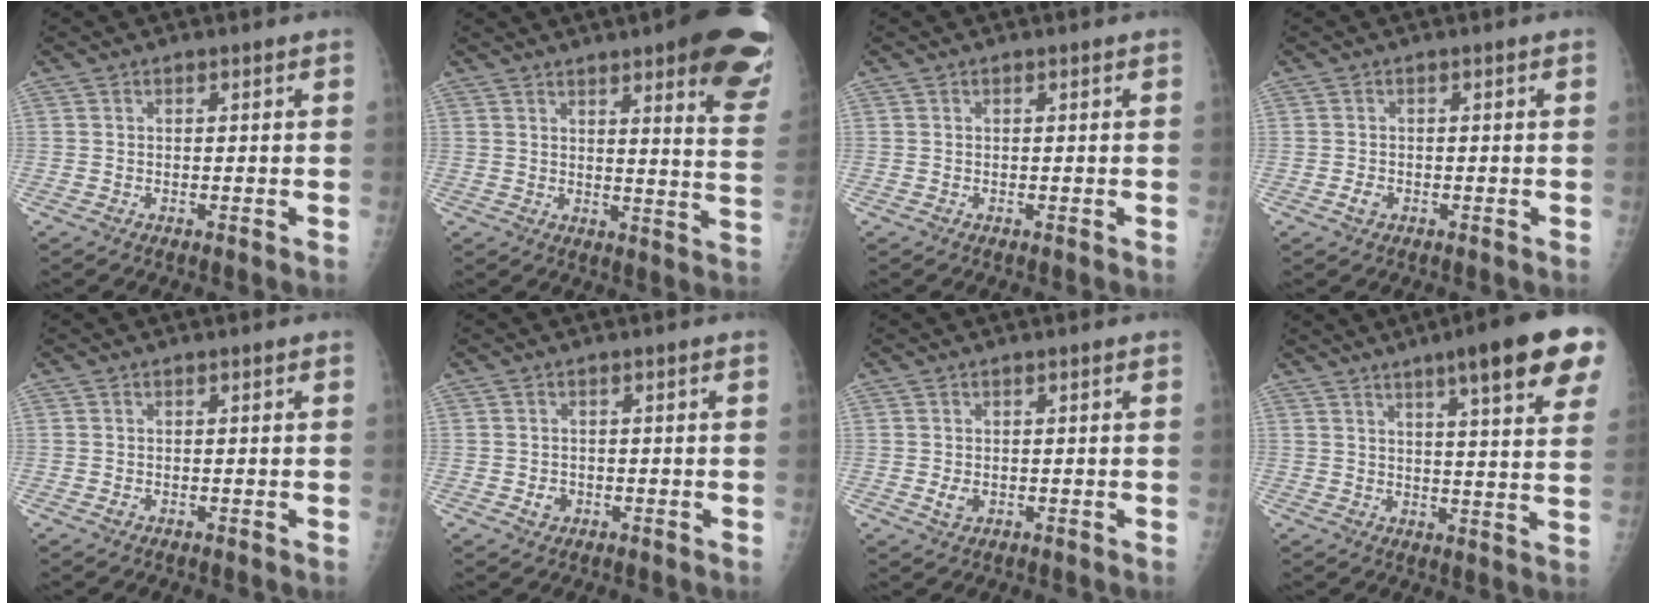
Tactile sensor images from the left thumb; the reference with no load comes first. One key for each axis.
{"total": 19.2, "fx": 10.8, "fy": 3.8, "fz": 15.5, "tx": -0.166, "ty": -0.046, "tz": 0.119}
{"total": 0.0}
{"total": 1.5, "fx": -0.6, "fy": 1.0, "fz": 0.8, "tx": -0.017, "ty": 0.003, "tz": -0.011}
{"total": 0.6, "fx": 0.0, "fy": 0.3, "fz": 0.4, "tx": -0.006, "ty": 0.004, "tz": 0.002}
{"total": 1.8, "fx": -0.5, "fy": 1.5, "fz": 0.7, "tx": -0.006, "ty": 0.004, "tz": -0.005}
{"total": 1.9, "fx": -0.1, "fy": 1.3, "fz": 1.4, "tx": -0.022, "ty": -0.003, "tz": 0.000}
{"total": 17.3, "fx": 9.7, "fy": 2.3, "fz": 14.1, "tx": -0.172, "ty": -0.032, "tz": 0.124}